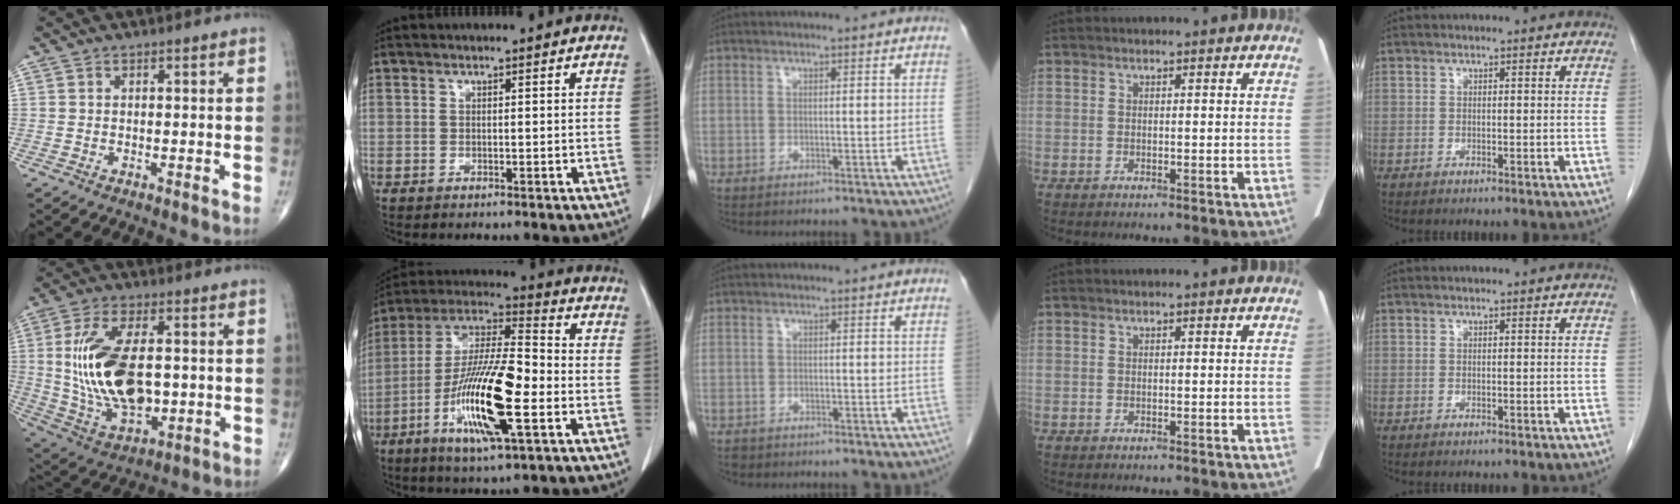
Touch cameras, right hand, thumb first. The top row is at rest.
{"thumb": {"total": 18.8, "force": [0.7, 10.0, 15.9], "torque": [-0.304, -0.009, 0.027]}, "index": {"total": 17.7, "force": [-5.3, 2.8, 16.7], "torque": [-0.328, -0.012, -0.093]}, "middle": {"total": 1.0, "force": [-0.8, 0.7, 0.0], "torque": [-0.010, 0.001, -0.012]}}